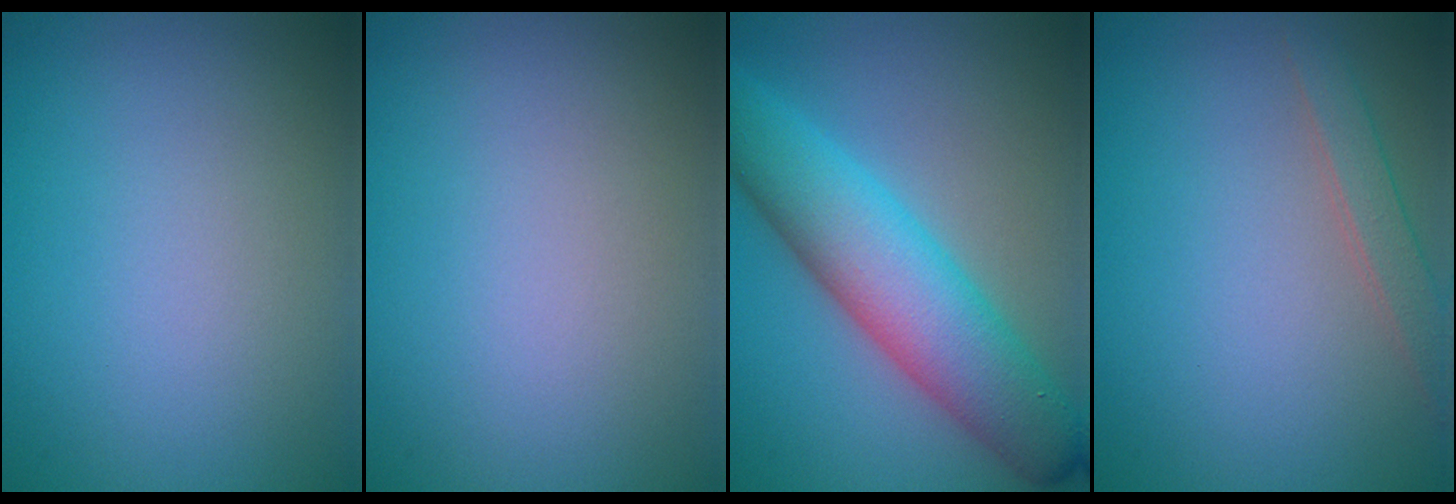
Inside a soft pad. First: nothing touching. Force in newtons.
{"total": 0.0}
{"total": 8.5, "press": 8.5, "slide": 0.0}
{"total": 1.8, "press": 1.8, "slide": 0.1}